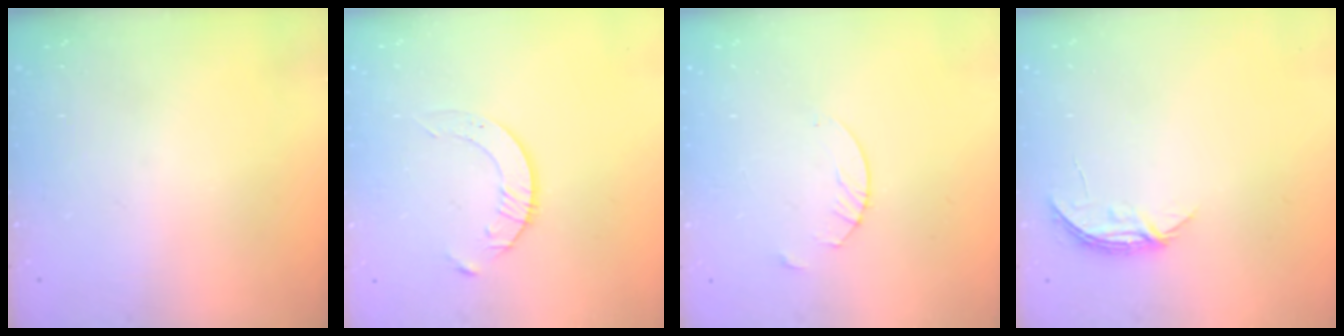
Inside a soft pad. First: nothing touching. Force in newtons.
{"total": 3.5, "press": 3.4, "slide": 0.4}
{"total": 2.7, "press": 2.7, "slide": 0.2}
{"total": 4.0, "press": 4.0, "slide": 0.5}